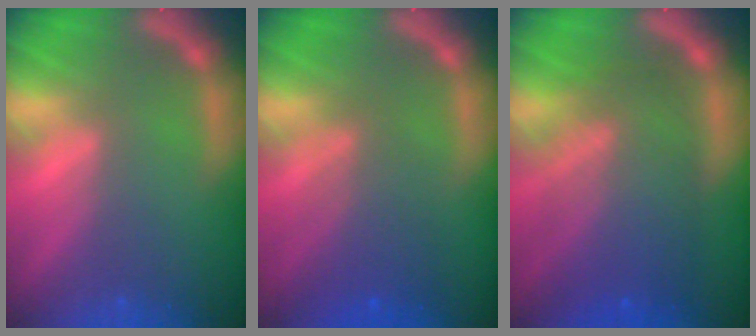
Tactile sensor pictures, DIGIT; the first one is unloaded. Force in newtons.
{"total": 4.6}
{"total": 9.1}